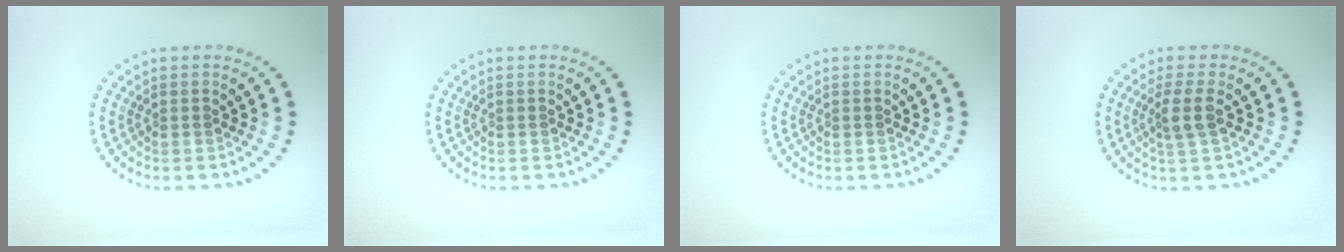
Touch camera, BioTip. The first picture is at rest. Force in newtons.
{"total": 0.0}
{"total": 0.0}
{"total": 2.1, "press": 1.7, "slide": 1.1}